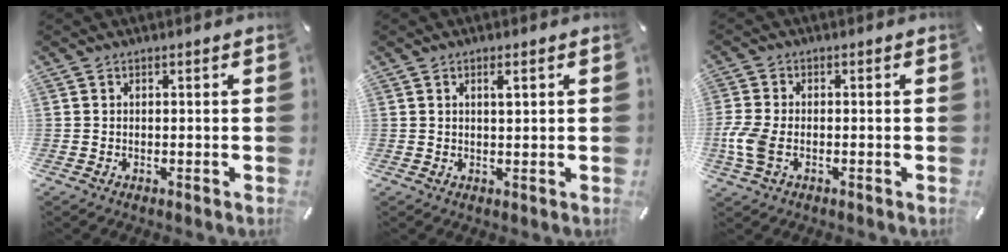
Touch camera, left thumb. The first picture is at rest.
{"total": 2.0, "force": [0.9, 0.5, 1.7], "torque": [-0.027, -0.001, 0.011]}
{"total": 6.4, "force": [-1.8, 3.6, 4.9], "torque": [-0.117, -0.003, -0.035]}